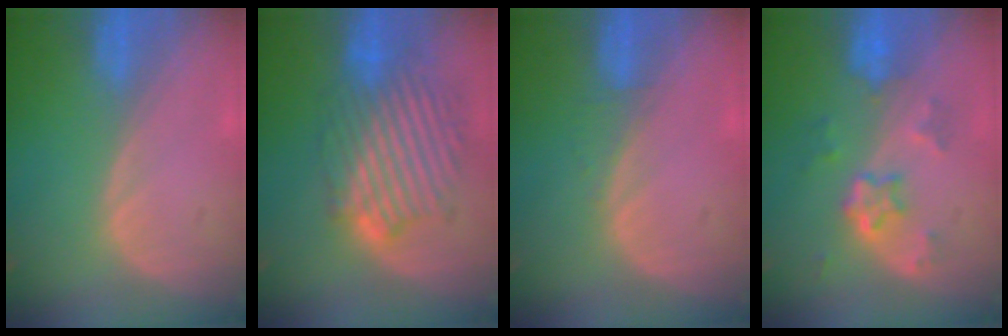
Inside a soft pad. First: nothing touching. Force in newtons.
{"total": 9.8, "press": 9.8, "slide": 0.3}
{"total": 1.2, "press": 1.1, "slide": 0.4}
{"total": 6.0, "press": 5.4, "slide": 2.6}